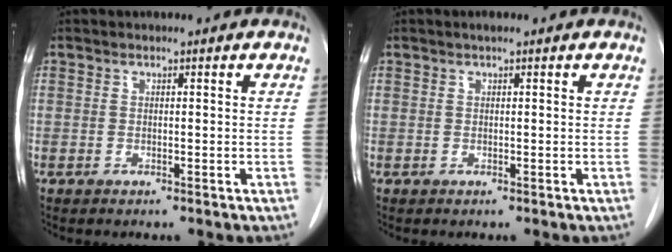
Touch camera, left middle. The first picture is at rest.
{"total": 0.6, "force": [0.4, 0.0, 0.4], "torque": [-0.011, 0.003, 0.006]}